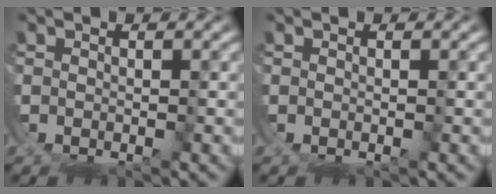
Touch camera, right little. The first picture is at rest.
{"total": 0.0}